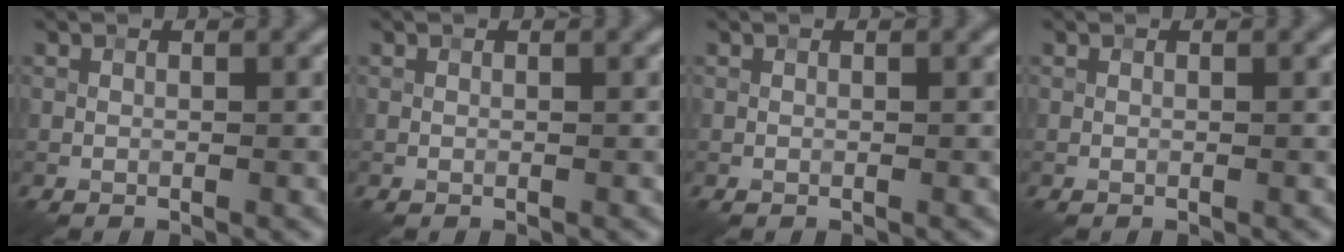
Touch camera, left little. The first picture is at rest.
{"total": 0.0}
{"total": 0.0}
{"total": 0.0}